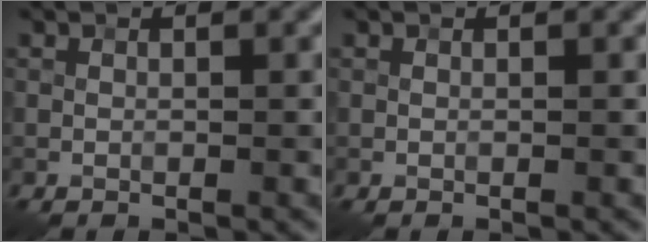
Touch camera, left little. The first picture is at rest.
{"total": 0.0}